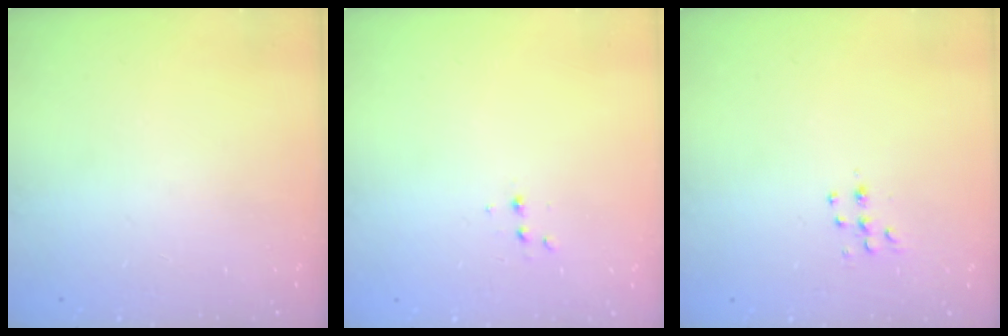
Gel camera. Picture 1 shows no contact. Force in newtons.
{"total": 3.1, "press": 3.0, "slide": 0.9}
{"total": 5.2, "press": 5.1, "slide": 1.0}